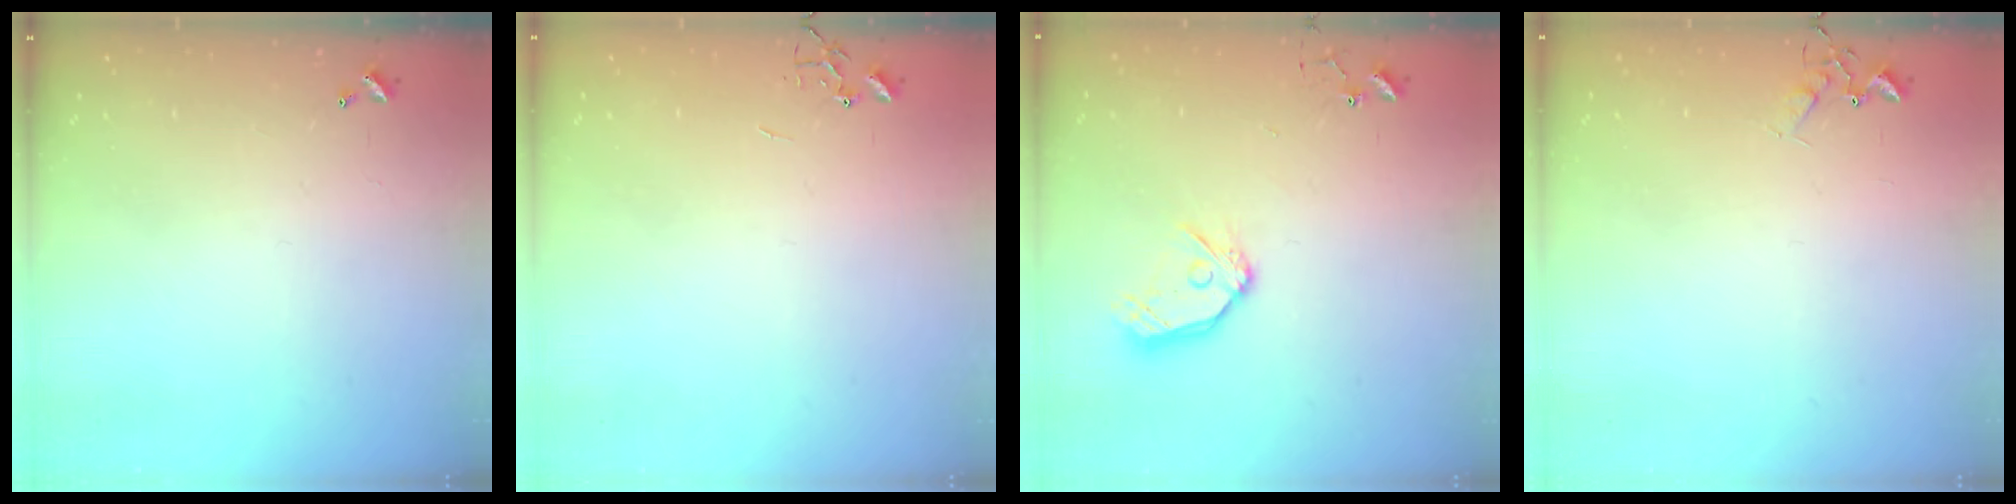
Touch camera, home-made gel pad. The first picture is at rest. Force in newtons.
{"total": 0.0}
{"total": 12.1, "press": 12.0, "slide": 1.3}
{"total": 6.1, "press": 6.0, "slide": 0.8}